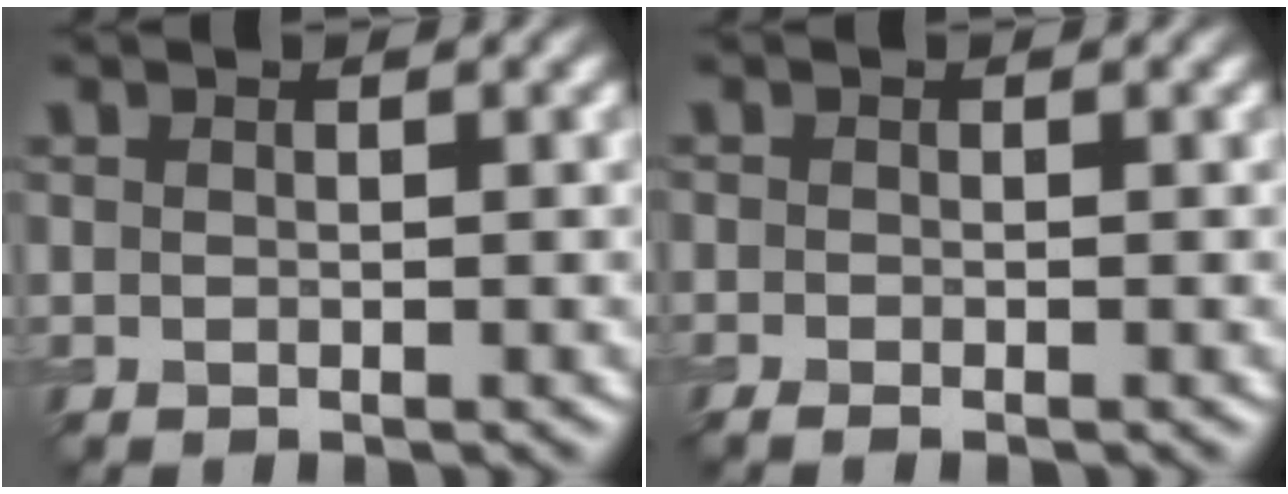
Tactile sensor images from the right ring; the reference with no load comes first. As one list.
[{"total": 0.9, "force": [-0.6, 0.2, 0.6], "torque": [-0.013, -0.005, -0.014]}]